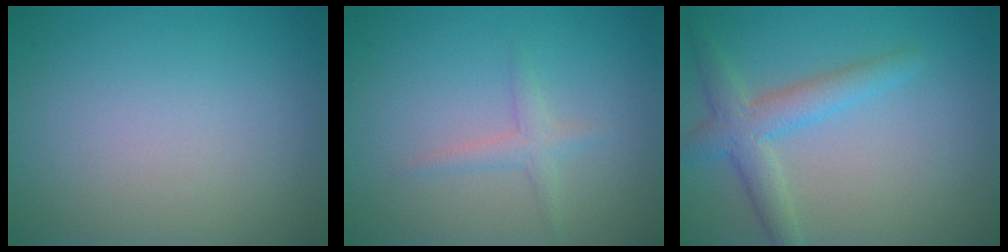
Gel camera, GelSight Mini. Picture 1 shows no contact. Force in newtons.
{"total": 1.5, "press": 1.5, "slide": 0.1}
{"total": 3.6, "press": 3.6, "slide": 0.1}